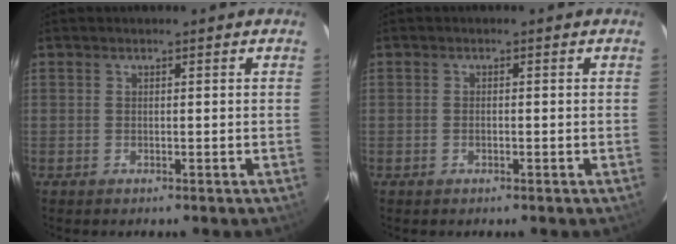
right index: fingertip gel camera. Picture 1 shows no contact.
{"total": 0.8, "force": [-0.4, 0.4, 0.5], "torque": [-0.012, 0.000, -0.007]}